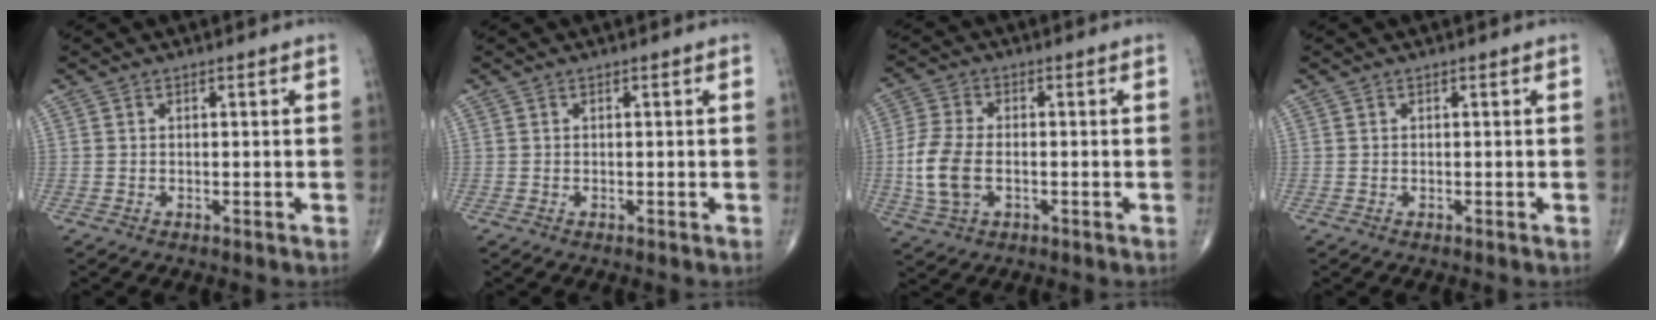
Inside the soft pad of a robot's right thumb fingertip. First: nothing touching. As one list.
[{"total": 0.0}, {"total": 9.1, "force": [-1.5, 5.4, 7.1], "torque": [-0.158, 0.005, -0.032]}, {"total": 0.0}]